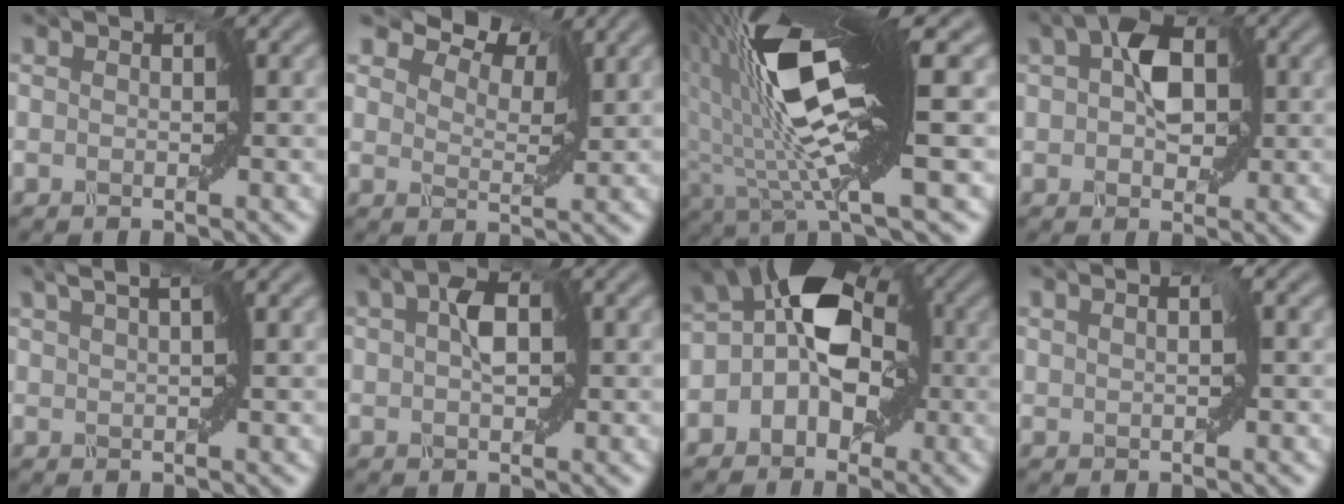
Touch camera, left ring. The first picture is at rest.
{"total": 5.0, "force": [4.0, 1.8, 2.2], "torque": [-0.041, 0.004, 0.068]}
{"total": 11.7, "force": [2.2, 1.8, 11.3], "torque": [-0.231, 0.007, 0.046]}
{"total": 4.1, "force": [1.4, 2.3, 3.1], "torque": [-0.048, 0.011, 0.026]}
{"total": 1.5, "force": [1.1, -0.6, 0.8], "torque": [-0.023, 0.001, 0.025]}
{"total": 2.2, "force": [1.0, 0.8, 1.8], "torque": [-0.037, 0.002, 0.021]}
{"total": 6.7, "force": [0.1, 4.0, 5.3], "torque": [-0.087, 0.012, -0.006]}
{"total": 0.7, "force": [0.5, -0.4, 0.3], "torque": [-0.015, -0.002, 0.014]}